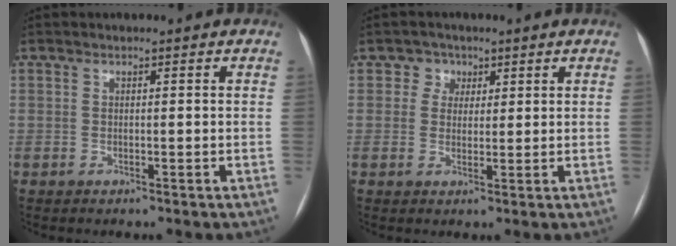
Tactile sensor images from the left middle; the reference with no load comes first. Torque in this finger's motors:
{"motor_torque": [0.26, -0.50, -0.16, -0.04]}